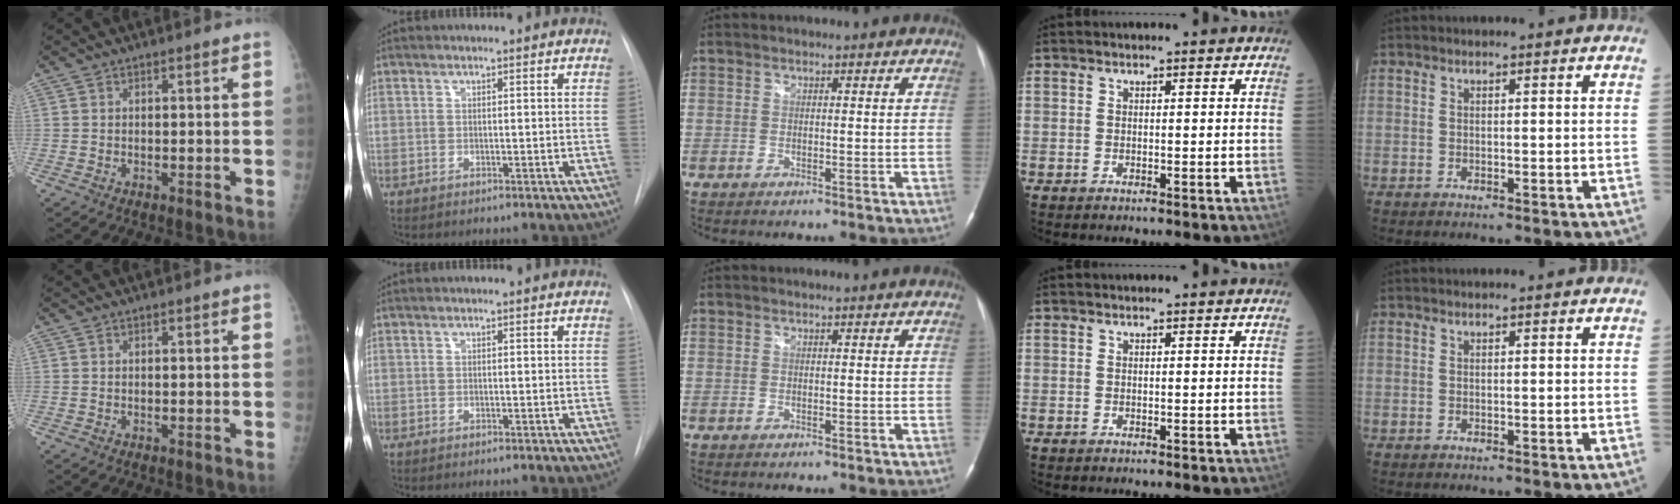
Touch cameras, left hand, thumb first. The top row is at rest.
{}